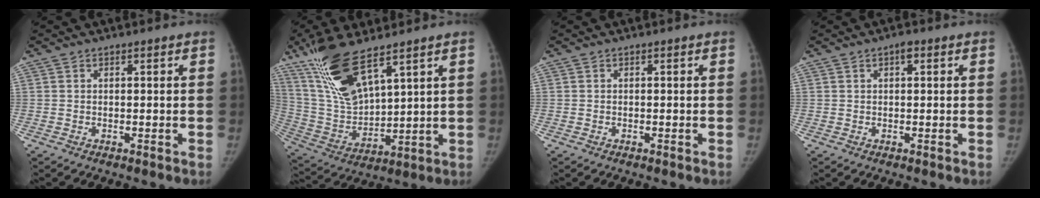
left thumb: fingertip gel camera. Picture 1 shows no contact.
{"total": 16.2, "force": [10.6, 4.9, 11.3], "torque": [-0.214, -0.049, 0.221]}
{"total": 0.0}
{"total": 1.6, "force": [0.7, 0.8, 1.1], "torque": [-0.012, 0.001, 0.008]}